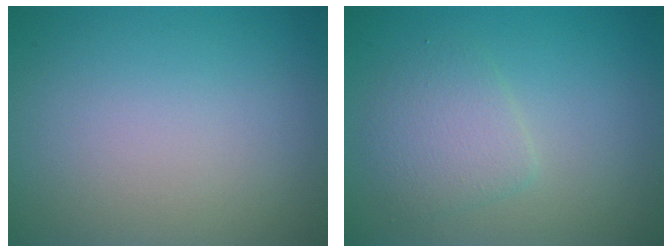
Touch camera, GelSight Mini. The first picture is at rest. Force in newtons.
{"total": 2.7, "press": 2.7, "slide": 0.1}